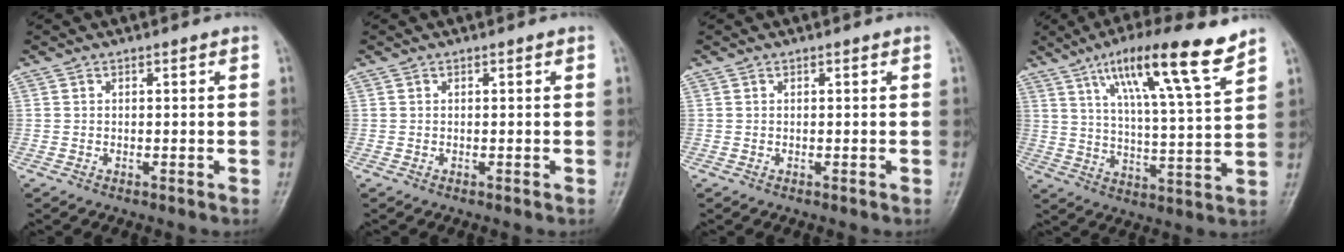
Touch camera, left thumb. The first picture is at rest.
{"total": 0.0}
{"total": 0.0}
{"total": 16.4, "force": [10.5, 1.8, 12.6], "torque": [-0.199, -0.043, 0.173]}